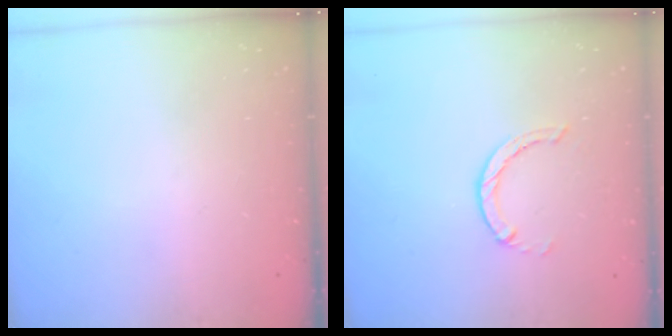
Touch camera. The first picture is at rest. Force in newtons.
{"total": 1.2, "press": 1.2, "slide": 0.2}